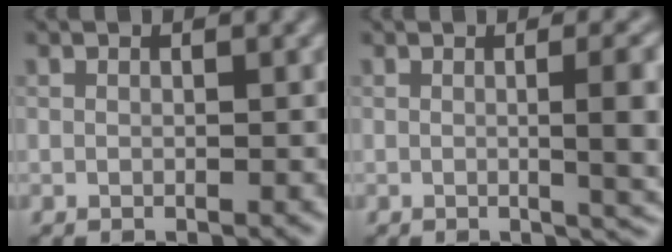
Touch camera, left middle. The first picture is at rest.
{"total": 7.2, "force": [0.2, 2.4, 6.7], "torque": [-0.060, 0.002, 0.004]}